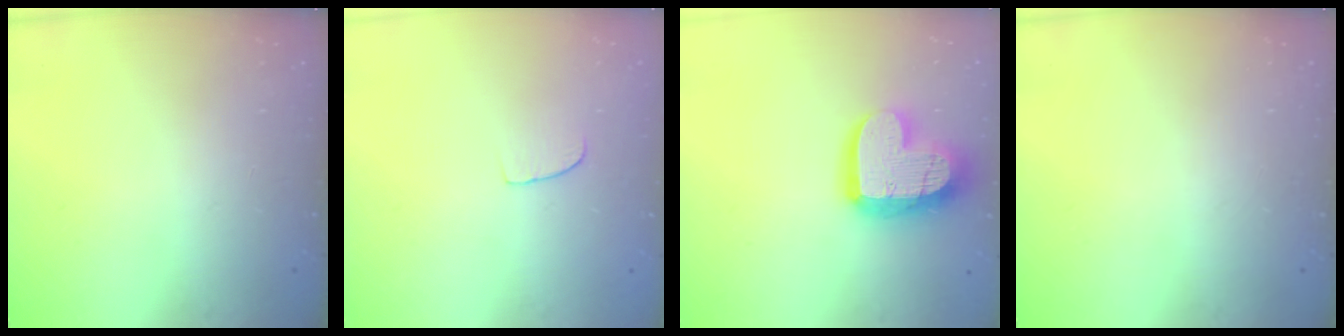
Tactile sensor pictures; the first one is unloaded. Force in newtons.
{"total": 3.2, "press": 3.1, "slide": 0.3}
{"total": 16.9, "press": 16.9, "slide": 1.3}
{"total": 0.0}